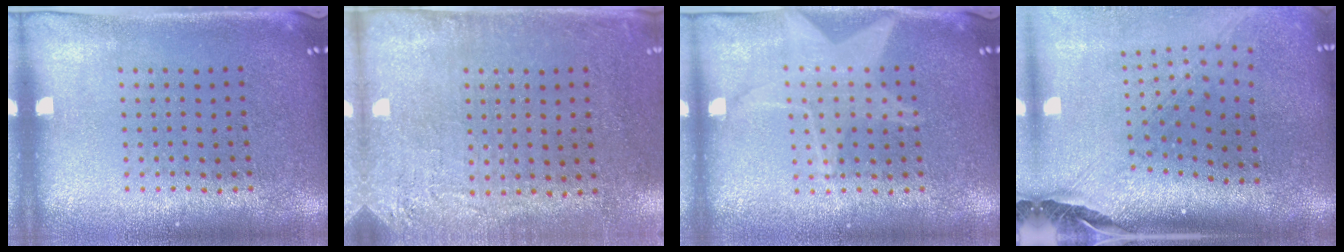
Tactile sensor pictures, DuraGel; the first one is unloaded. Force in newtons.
{"total": 2.7, "press": 2.2, "slide": 1.5}
{"total": 2.7, "press": 2.7, "slide": 0.4}
{"total": 2.8, "press": 2.1, "slide": 1.9}